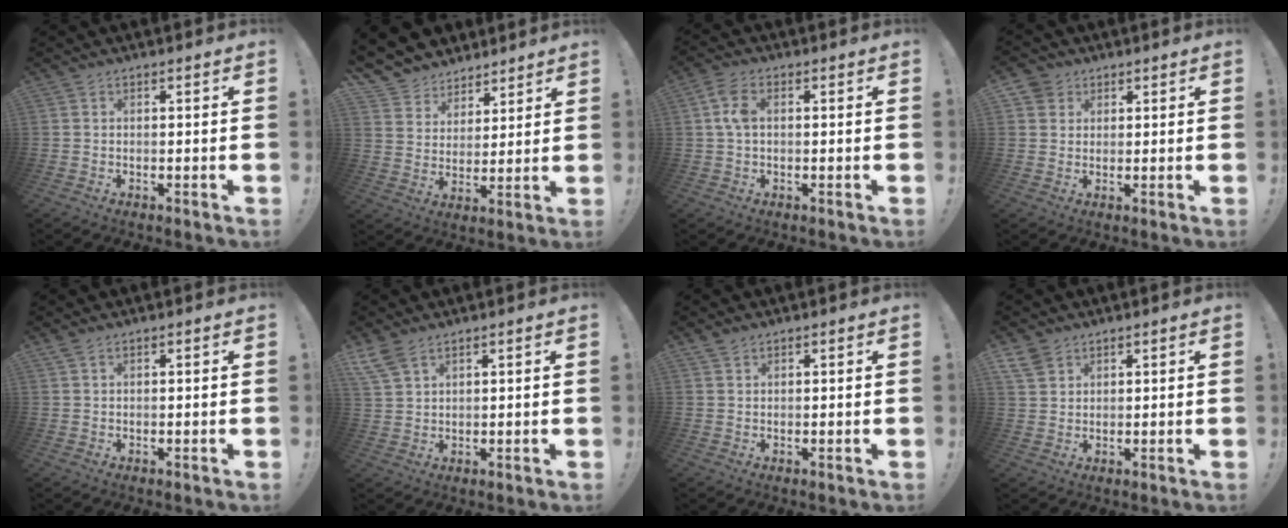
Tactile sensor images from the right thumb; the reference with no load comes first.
{"total": 8.5, "force": [6.1, 5.8, 0.6], "torque": [-0.014, -0.055, 0.125]}
{"total": 5.7, "force": [0.8, 3.5, 4.4], "torque": [-0.088, 0.006, 0.014]}
{"total": 4.1, "force": [2.1, 3.5, 0.5], "torque": [-0.006, -0.008, 0.040]}
{"total": 1.2, "force": [0.9, 0.4, 0.7], "torque": [-0.014, 0.001, 0.017]}
{"total": 5.8, "force": [4.2, 2.4, 3.2], "torque": [-0.060, -0.018, 0.083]}
{"total": 1.6, "force": [1.4, 0.7, 0.4], "torque": [-0.002, -0.008, 0.026]}
{"total": 4.9, "force": [3.4, 3.1, 1.7], "torque": [-0.026, -0.017, 0.066]}